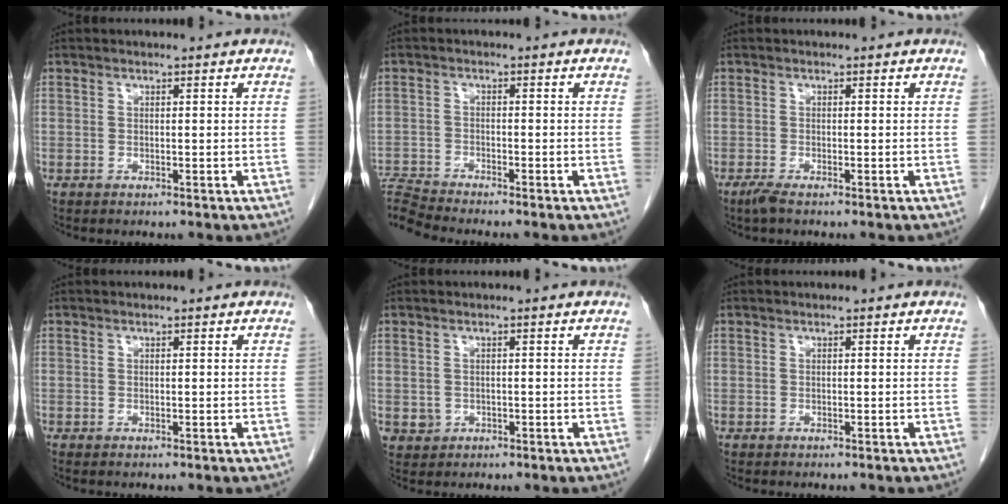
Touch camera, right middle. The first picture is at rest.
{"total": 5.3, "force": [-5.1, -1.5, 0.1], "torque": [-0.015, -0.005, -0.098]}
{"total": 1.5, "force": [-1.1, 0.1, 1.0], "torque": [-0.030, -0.007, -0.024]}
{"total": 0.0}
{"total": 1.8, "force": [-0.3, 1.7, 0.4], "torque": [-0.005, 0.004, 0.003]}
{"total": 0.8, "force": [-0.7, 0.1, 0.4], "torque": [-0.004, -0.002, -0.009]}